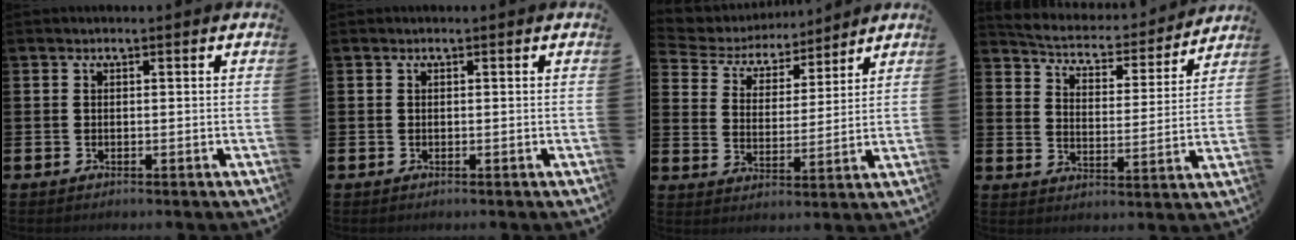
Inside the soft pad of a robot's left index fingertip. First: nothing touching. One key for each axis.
{"total": 0.0}
{"total": 5.4, "fx": 5.1, "fy": 2.0, "fz": 0.4, "tx": -0.044, "ty": -0.034, "tz": 0.086}
{"total": 5.8, "fx": 5.6, "fy": 1.0, "fz": 1.0, "tx": -0.055, "ty": -0.046, "tz": 0.094}